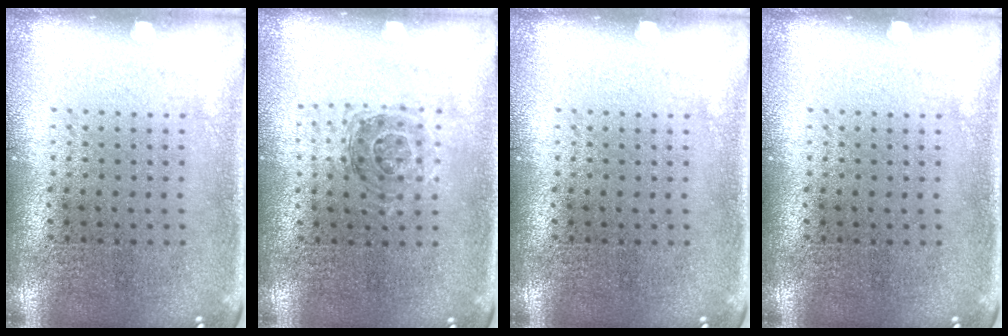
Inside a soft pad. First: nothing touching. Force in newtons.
{"total": 1.1, "press": 1.0, "slide": 0.3}
{"total": 0.0}
{"total": 0.0}